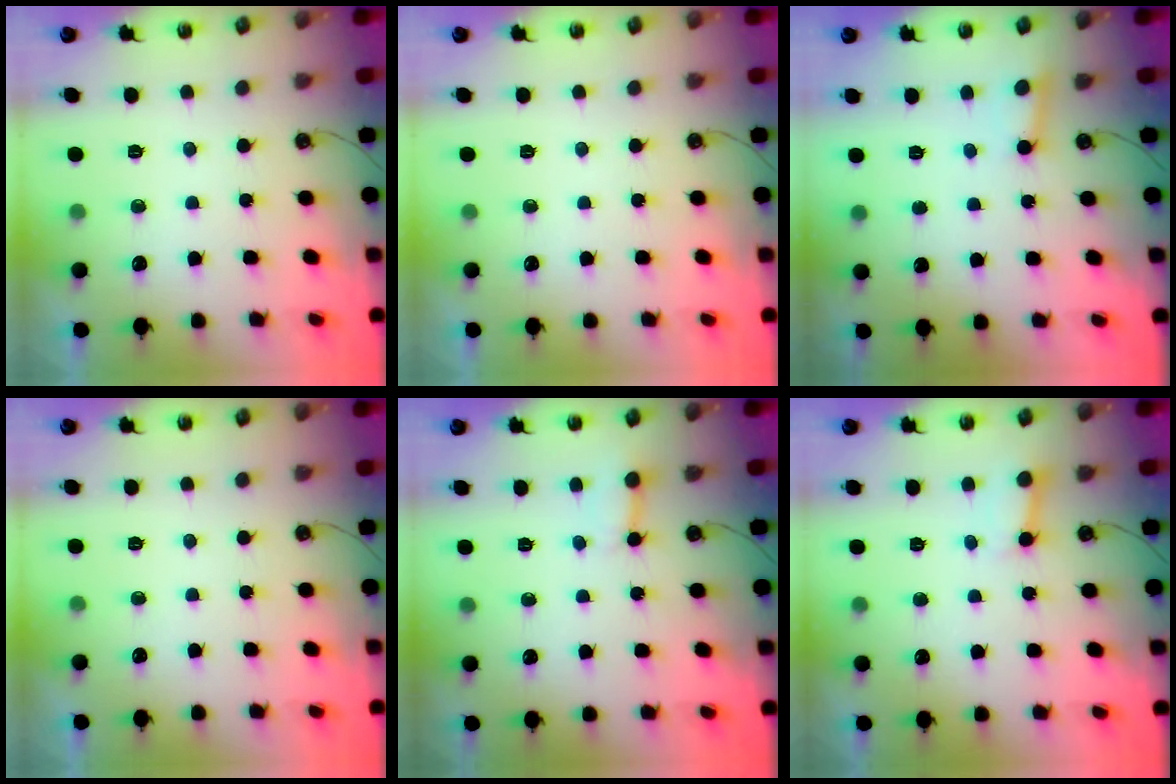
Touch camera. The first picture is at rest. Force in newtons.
{"total": 0.0}
{"total": 2.6, "press": 2.5, "slide": 0.8}
{"total": 0.0}
{"total": 3.0, "press": 3.0, "slide": 0.2}
{"total": 3.3, "press": 3.3, "slide": 0.2}